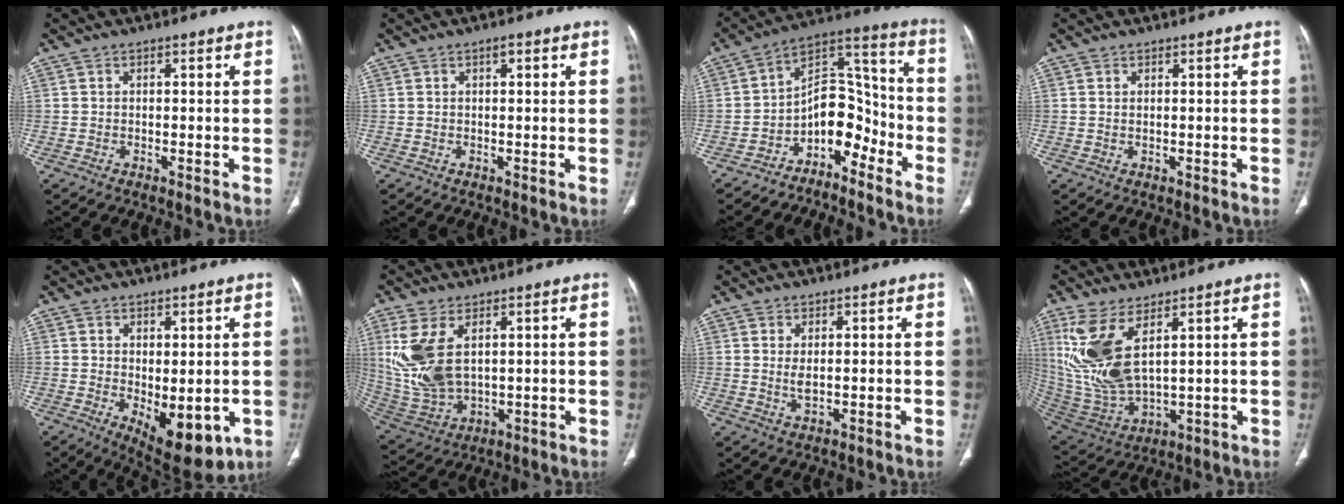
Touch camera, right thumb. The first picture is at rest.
{"total": 1.7, "force": [0.8, 0.6, 1.4], "torque": [-0.021, 0.000, 0.010]}
{"total": 10.9, "force": [-6.2, 6.8, 5.8], "torque": [-0.046, 0.101, -0.110]}
{"total": 0.6, "force": [0.3, 0.2, 0.4], "torque": [-0.011, -0.001, 0.006]}
{"total": 11.0, "force": [-2.6, 5.2, 9.3], "torque": [-0.104, -0.013, -0.016]}
{"total": 13.1, "force": [3.6, 7.3, 10.3], "torque": [-0.225, -0.013, 0.091]}
{"total": 2.3, "force": [0.5, 0.9, 2.0], "torque": [-0.041, -0.009, 0.015]}
{"total": 15.0, "force": [6.0, 6.3, 12.1], "torque": [-0.264, -0.032, 0.141]}